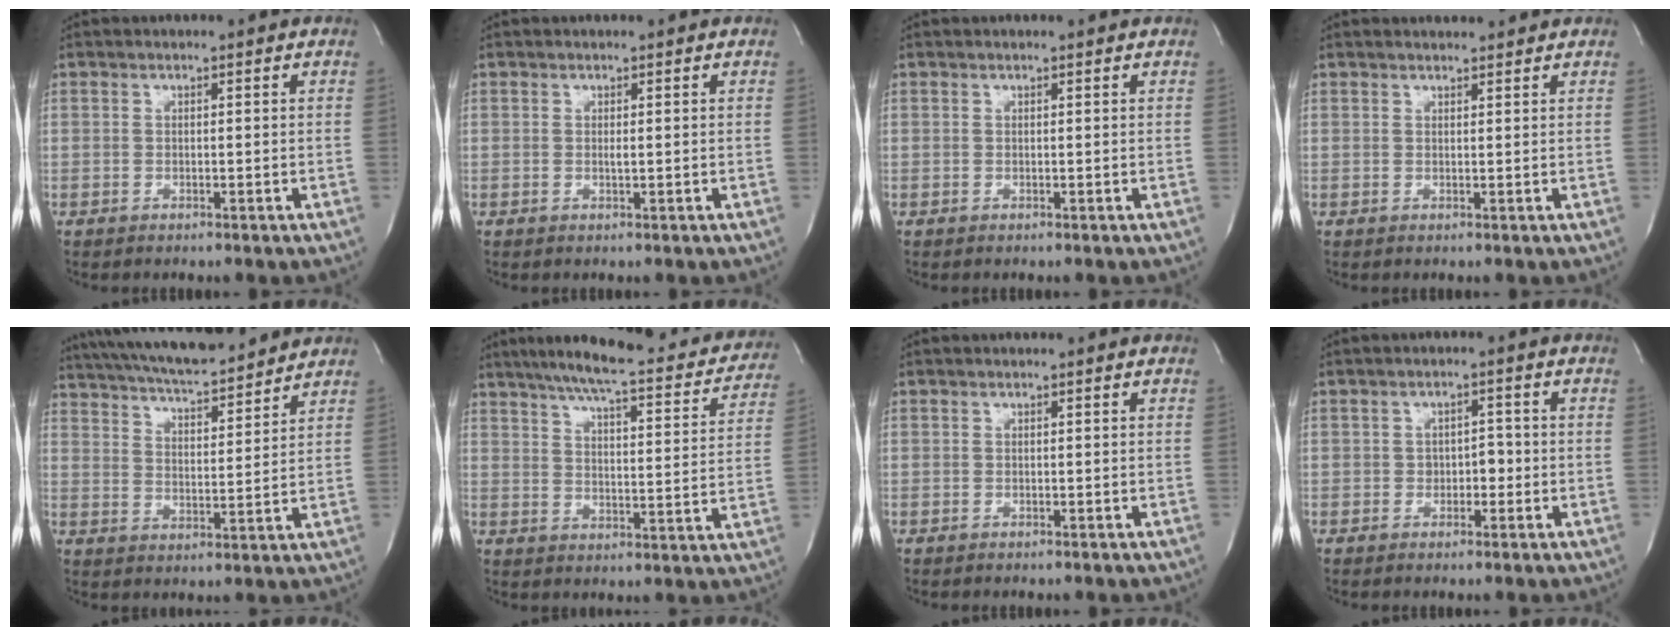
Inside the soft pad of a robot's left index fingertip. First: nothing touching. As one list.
[{"total": 0.6, "force": [0.2, 0.0, 0.6], "torque": [-0.014, 0.000, 0.003]}, {"total": 1.0, "force": [1.0, 0.1, 0.4], "torque": [-0.009, 0.010, 0.014]}, {"total": 3.2, "force": [3.0, 0.6, 0.7], "torque": [-0.013, 0.015, 0.042]}, {"total": 17.8, "force": [15.8, 3.0, 7.7], "torque": [-0.143, 0.027, 0.248]}, {"total": 23.9, "force": [20.7, 4.2, 11.1], "torque": [-0.164, -0.014, 0.258]}, {"total": 0.0}, {"total": 2.4, "force": [-0.5, 1.6, 1.7], "torque": [-0.016, 0.007, -0.007]}]